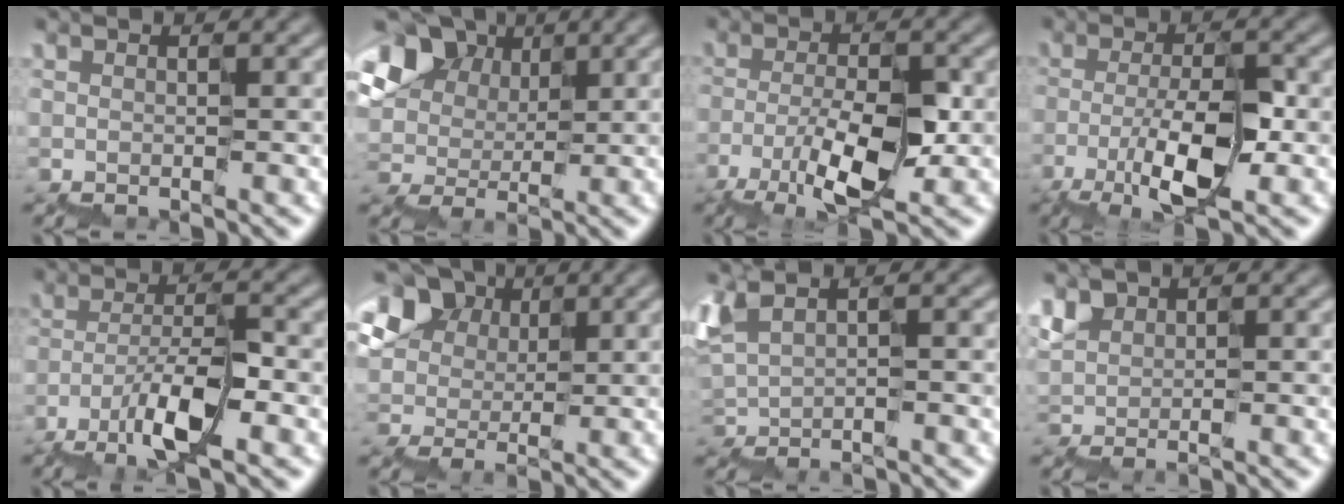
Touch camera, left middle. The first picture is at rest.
{"total": 8.1, "force": [4.0, 5.9, 3.9], "torque": [-0.073, 0.033, 0.059]}
{"total": 5.0, "force": [-2.0, 1.6, 4.3], "torque": [-0.079, 0.006, -0.038]}
{"total": 5.4, "force": [-1.9, 1.6, 4.8], "torque": [-0.086, 0.005, -0.035]}
{"total": 5.2, "force": [-3.3, 1.0, 4.0], "torque": [-0.070, 0.010, -0.065]}
{"total": 7.3, "force": [3.8, 5.5, 2.9], "torque": [-0.060, 0.037, 0.050]}
{"total": 2.4, "force": [0.4, 1.1, 2.1], "torque": [-0.060, 0.002, 0.008]}
{"total": 2.1, "force": [0.9, 1.6, 1.0], "torque": [-0.020, 0.004, 0.011]}